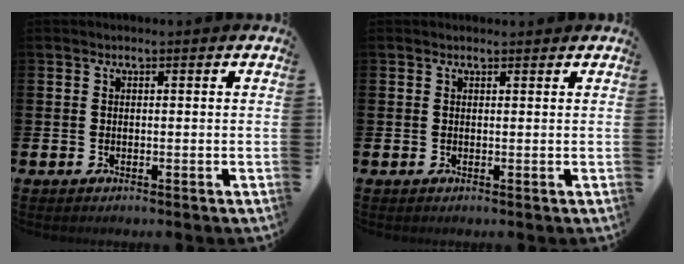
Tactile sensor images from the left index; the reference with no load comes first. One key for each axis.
{"total": 0.5, "fx": 0.5, "fy": 0.1, "fz": 0.1, "tx": 0.008, "ty": -0.003, "tz": 0.007}